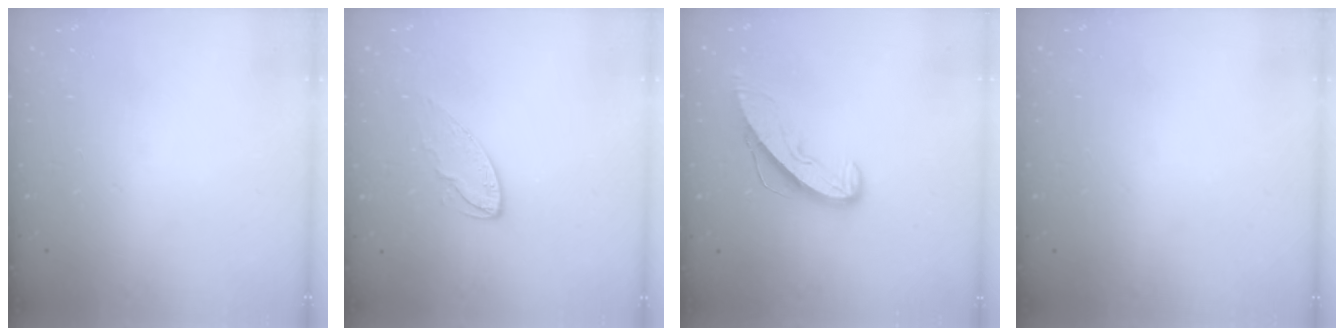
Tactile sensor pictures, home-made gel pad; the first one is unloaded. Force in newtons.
{"total": 7.6, "press": 7.6, "slide": 0.4}
{"total": 8.4, "press": 8.3, "slide": 0.6}
{"total": 0.0}